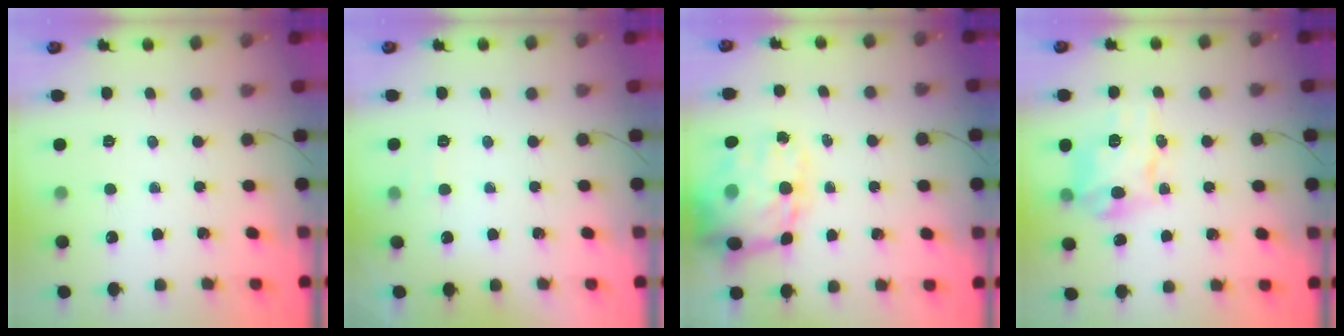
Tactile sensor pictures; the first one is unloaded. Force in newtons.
{"total": 3.6, "press": 3.1, "slide": 1.7}
{"total": 20.1, "press": 19.6, "slide": 4.7}
{"total": 11.7, "press": 11.6, "slide": 1.6}